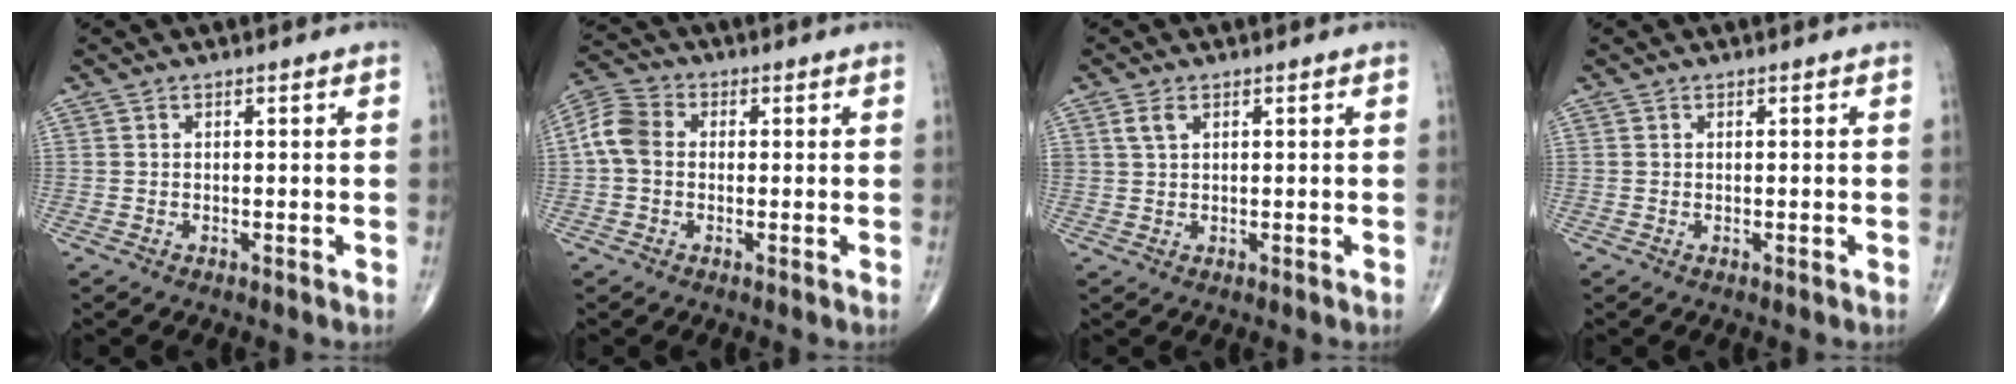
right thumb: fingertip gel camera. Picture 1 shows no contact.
{"total": 6.8, "force": [0.1, 5.3, 4.3], "torque": [-0.083, 0.021, -0.009]}
{"total": 2.4, "force": [1.2, 1.4, 1.5], "torque": [-0.029, 0.002, 0.028]}
{"total": 0.0}